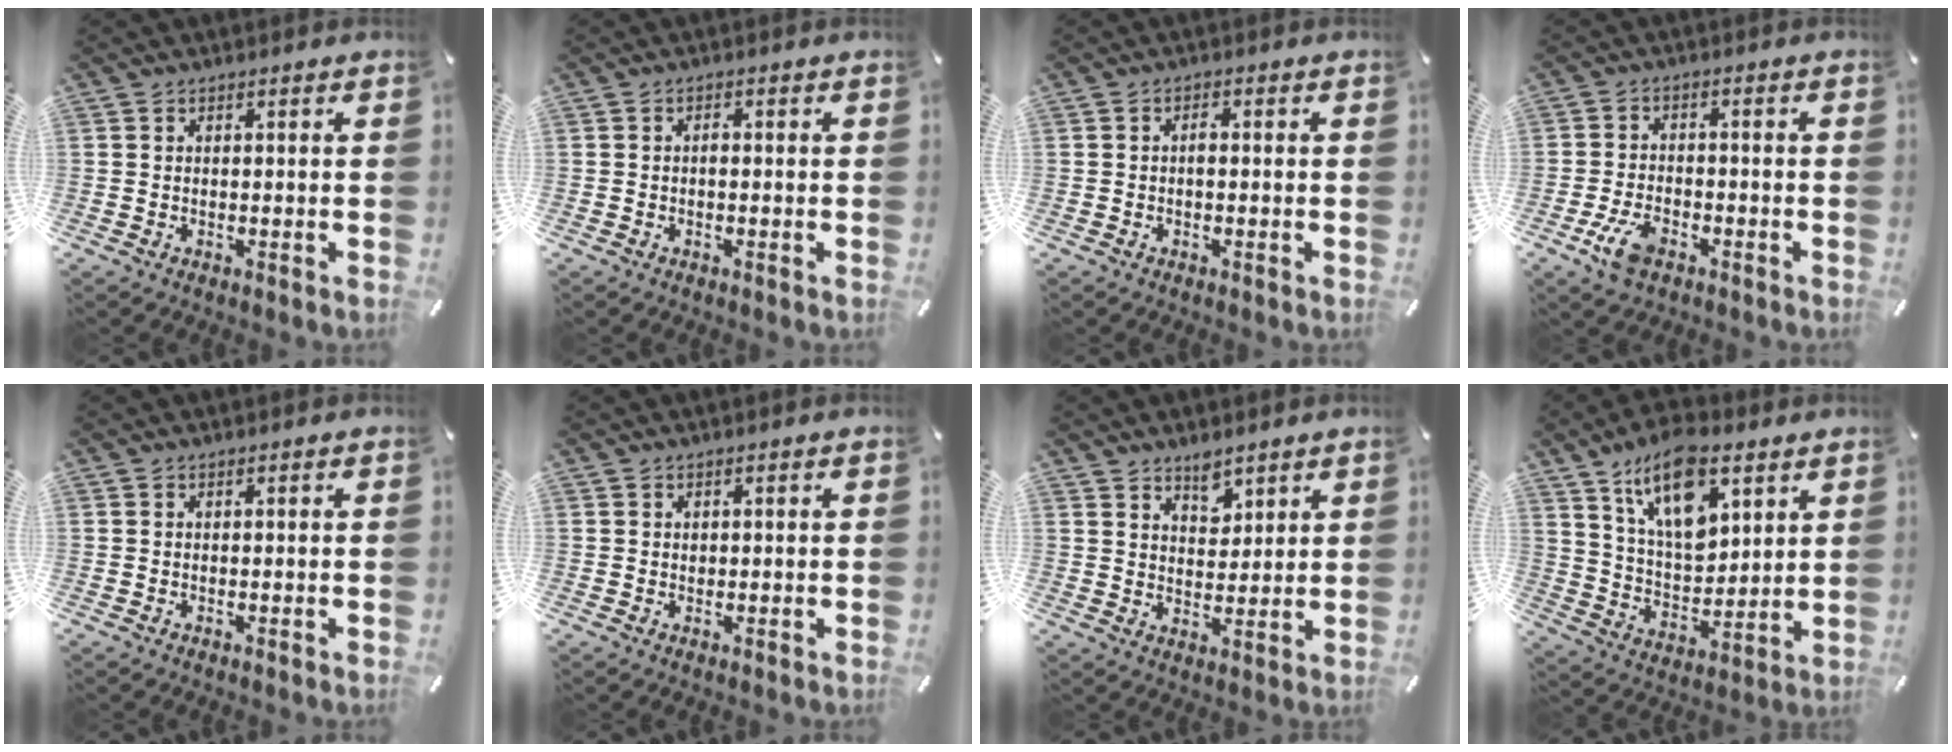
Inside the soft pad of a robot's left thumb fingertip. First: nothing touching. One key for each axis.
{"total": 1.0, "fx": -0.2, "fy": 0.5, "fz": 0.8, "tx": -0.018, "ty": 0.002, "tz": -0.005}
{"total": 1.3, "fx": -0.3, "fy": 0.5, "fz": 1.1, "tx": -0.023, "ty": 0.002, "tz": -0.007}
{"total": 6.5, "fx": -3.4, "fy": 3.6, "fz": 4.2, "tx": -0.096, "ty": 0.011, "tz": -0.065}
{"total": 0.0}
{"total": 0.6, "fx": 0.1, "fy": 0.6, "fz": 0.2, "tx": 0.004, "ty": -0.001, "tz": 0.001}
{"total": 5.0, "fx": 4.0, "fy": 2.8, "fz": 1.1, "tx": 0.000, "ty": -0.028, "tz": 0.070}
{"total": 16.2, "fx": 9.2, "fy": 8.6, "fz": 10.1, "tx": -0.184, "ty": -0.033, "tz": 0.165}